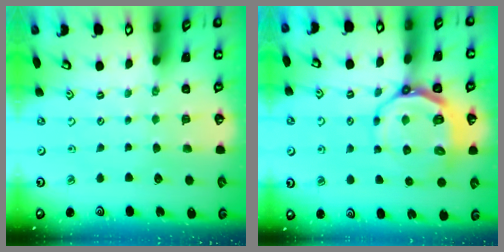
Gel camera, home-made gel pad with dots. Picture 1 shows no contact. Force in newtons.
{"total": 11.2, "press": 10.7, "slide": 3.4}